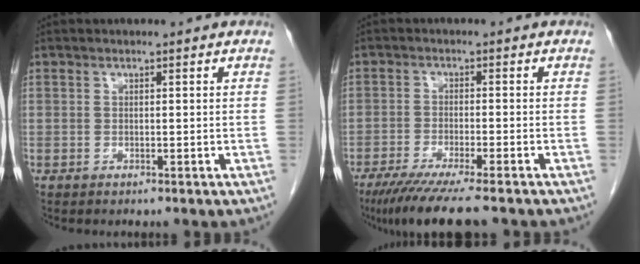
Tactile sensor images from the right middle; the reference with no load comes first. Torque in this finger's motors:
{"motor_torque": [1.19, -0.95, 0.15, 0.09]}